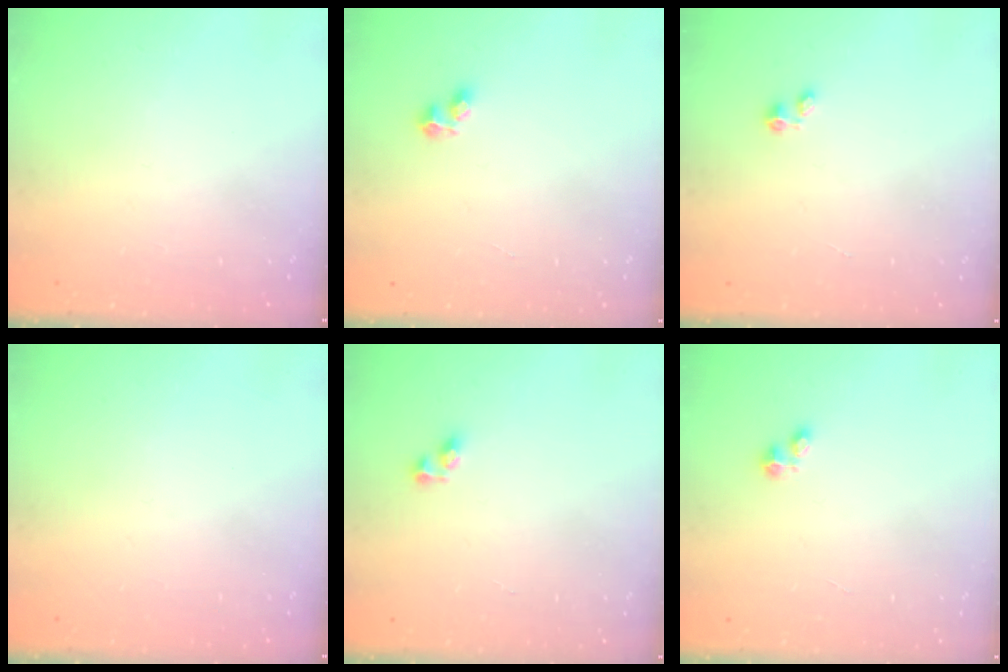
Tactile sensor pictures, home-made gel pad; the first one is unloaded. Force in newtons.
{"total": 3.8, "press": 3.8, "slide": 0.7}
{"total": 0.0}
{"total": 0.0}
{"total": 4.4, "press": 4.4, "slide": 0.1}
{"total": 1.9, "press": 1.8, "slide": 0.2}